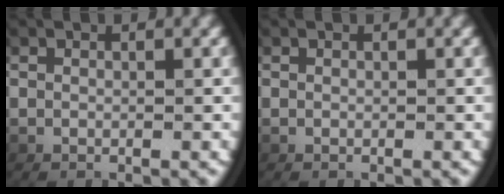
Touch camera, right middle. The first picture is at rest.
{"total": 0.0}